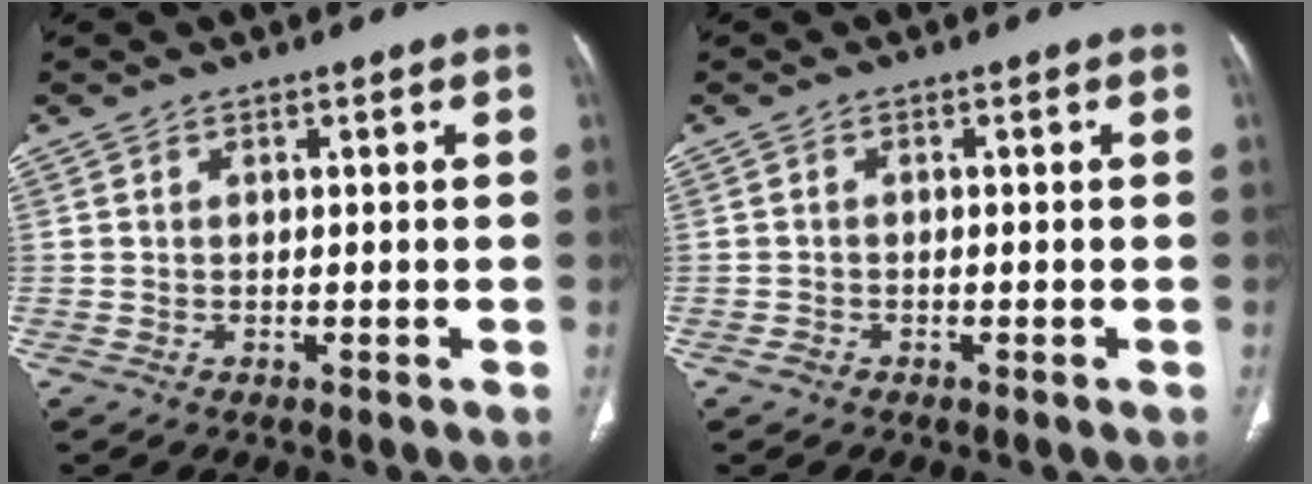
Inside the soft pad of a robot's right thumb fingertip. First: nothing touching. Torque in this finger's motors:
{"motor_torque": [-0.08, 0.26, -0.24, 0.12, -0.02]}